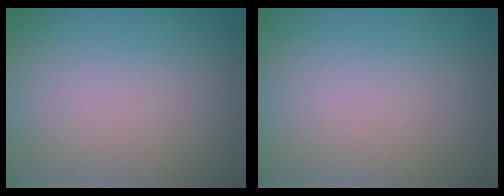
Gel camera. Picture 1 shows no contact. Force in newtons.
{"total": 0.0}